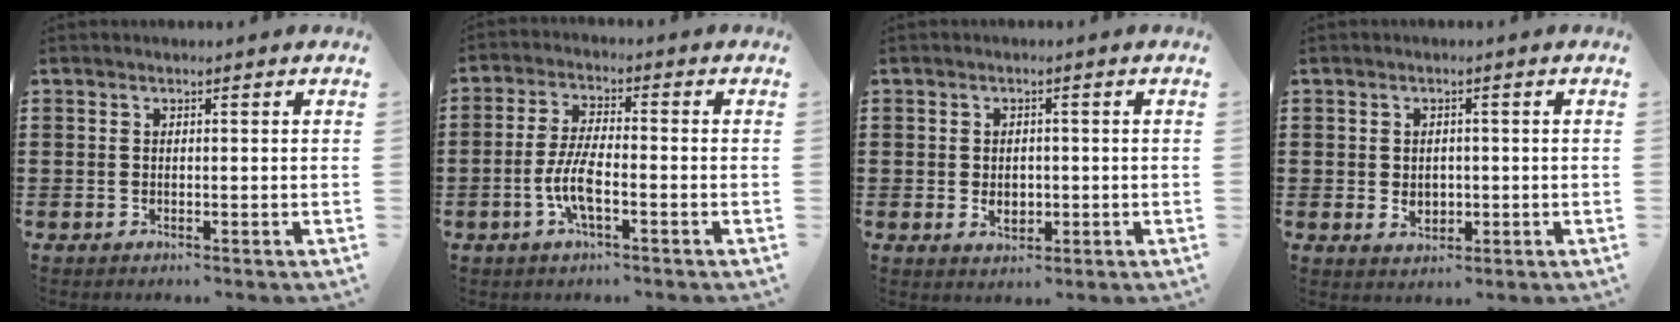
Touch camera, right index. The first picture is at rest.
{"total": 6.3, "force": [-2.1, 1.6, 5.6], "torque": [-0.130, -0.008, -0.047]}
{"total": 2.5, "force": [-0.2, 1.8, 1.7], "torque": [-0.027, 0.003, -0.007]}
{"total": 2.2, "force": [0.0, 1.8, 1.3], "torque": [-0.029, 0.007, -0.002]}